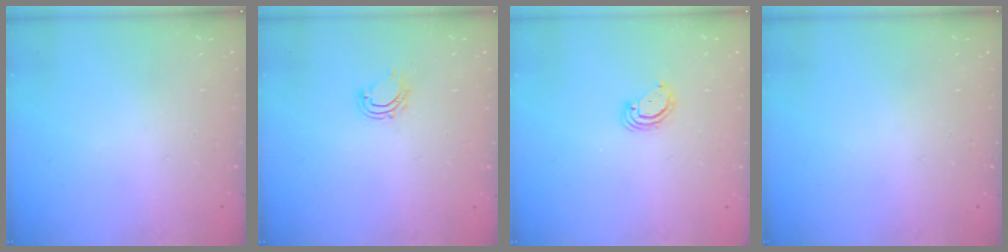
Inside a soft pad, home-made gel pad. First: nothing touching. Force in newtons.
{"total": 6.0, "press": 5.9, "slide": 1.0}
{"total": 2.9, "press": 2.9, "slide": 0.2}
{"total": 0.0}